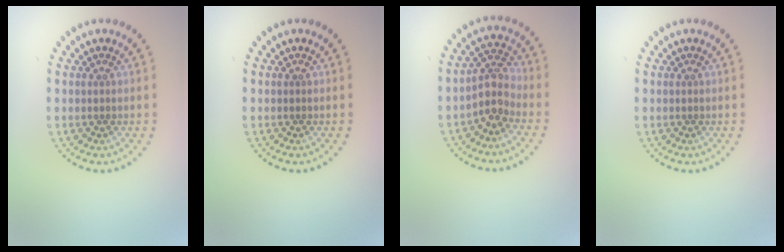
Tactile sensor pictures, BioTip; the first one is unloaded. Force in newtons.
{"total": 0.0}
{"total": 2.9, "press": 2.4, "slide": 1.7}
{"total": 0.0}